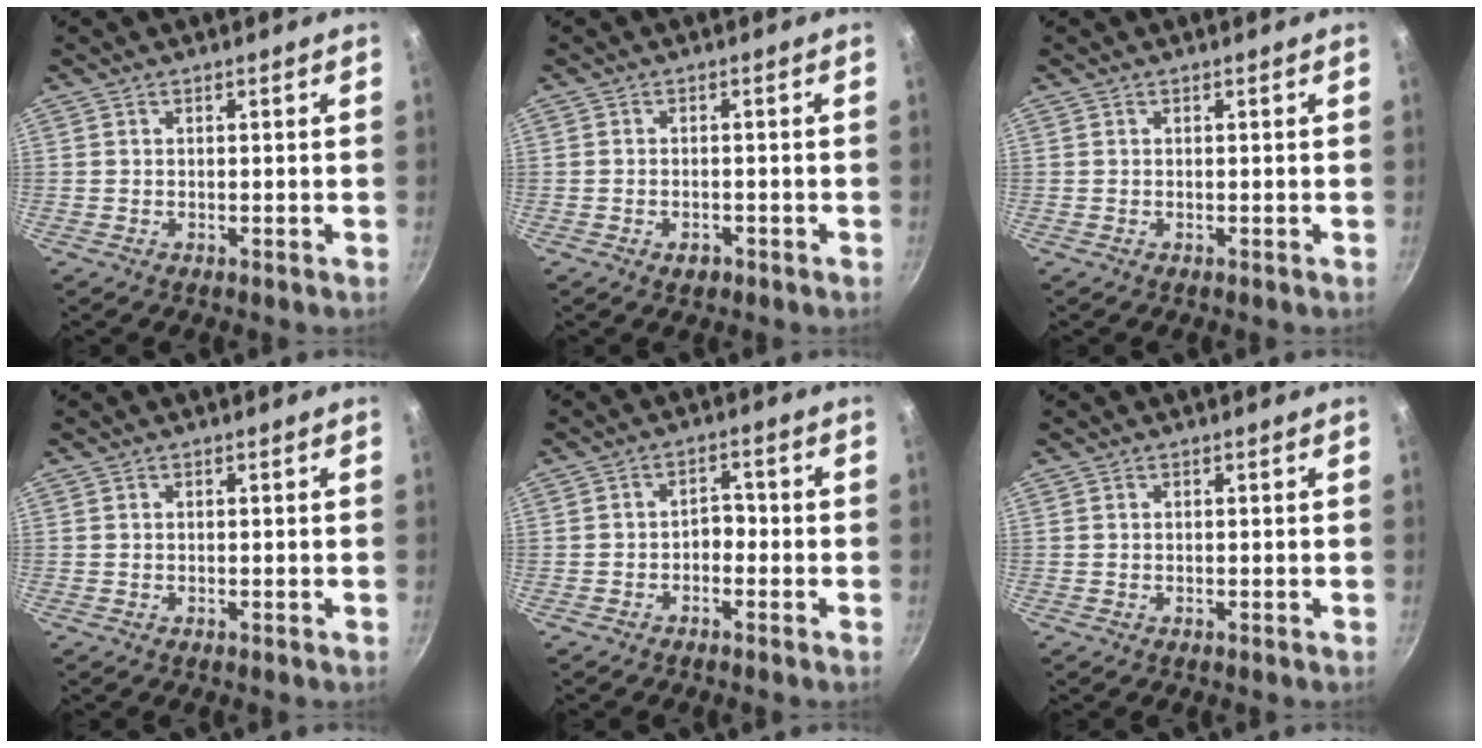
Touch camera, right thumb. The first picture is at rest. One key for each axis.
{"total": 1.9, "fx": -1.1, "fy": 1.2, "fz": 1.0, "tx": -0.015, "ty": 0.007, "tz": -0.014}
{"total": 0.0}
{"total": 0.0}
{"total": 3.0, "fx": -1.2, "fy": 2.0, "fz": 1.8, "tx": -0.012, "ty": 0.021, "tz": -0.028}
{"total": 0.0}